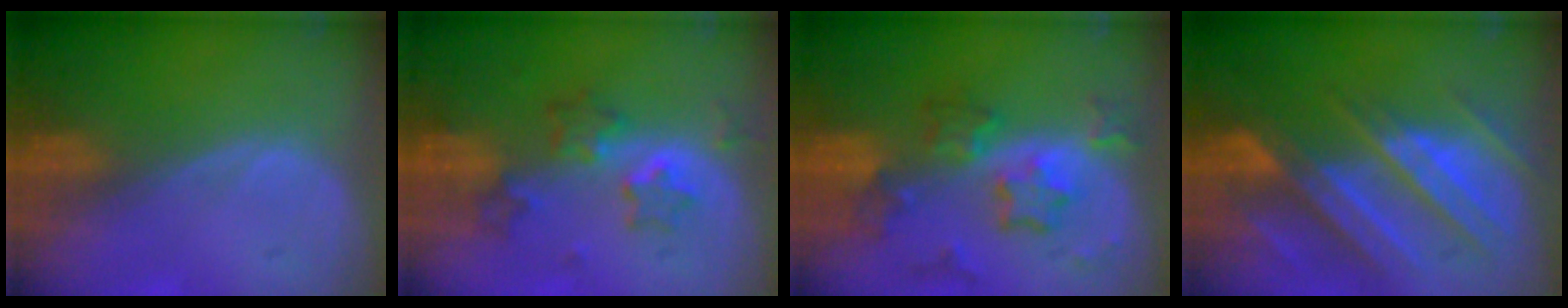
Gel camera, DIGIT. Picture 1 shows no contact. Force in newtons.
{"total": 6.0, "press": 5.8, "slide": 1.7}
{"total": 8.4, "press": 7.5, "slide": 4.0}
{"total": 11.0, "press": 9.8, "slide": 5.0}